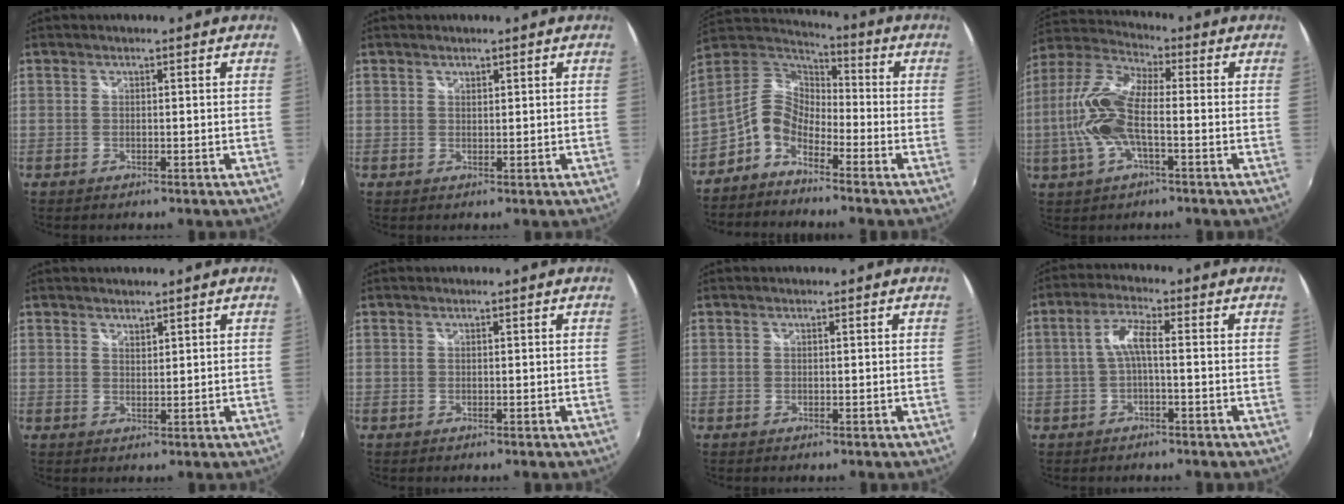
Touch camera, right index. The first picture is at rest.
{"total": 0.8, "force": [0.6, 0.4, 0.2], "torque": [-0.002, 0.001, 0.010]}
{"total": 8.7, "force": [-4.9, 5.1, 5.2], "torque": [-0.109, 0.024, -0.111]}
{"total": 13.2, "force": [-2.3, 4.6, 12.2], "torque": [-0.263, 0.005, -0.050]}
{"total": 1.5, "force": [1.4, 0.5, 0.3], "torque": [-0.001, 0.000, 0.023]}
{"total": 0.0}
{"total": 0.0}
{"total": 4.4, "force": [-0.7, 0.8, 4.3], "torque": [-0.091, 0.011, -0.014]}